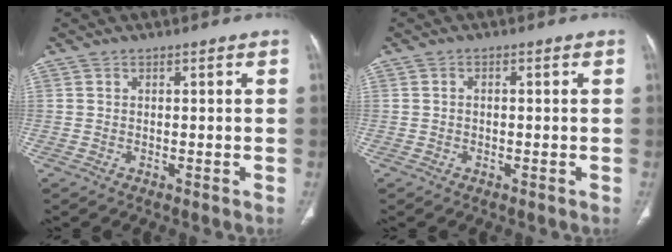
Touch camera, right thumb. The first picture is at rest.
{"total": 0.8, "force": [-0.1, 0.5, 0.5], "torque": [-0.008, 0.003, -0.004]}